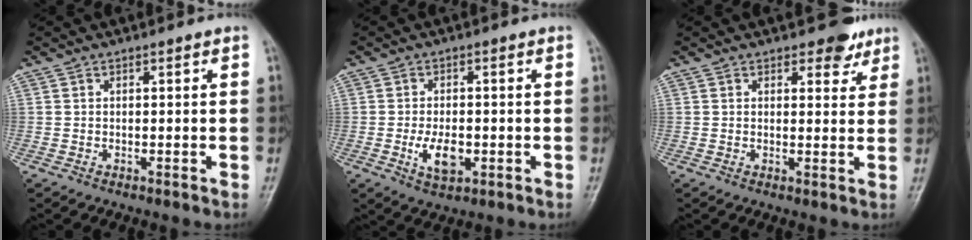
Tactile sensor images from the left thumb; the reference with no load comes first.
{"total": 5.5, "force": [-1.3, 3.0, 4.4], "torque": [-0.075, -0.004, -0.018]}
{"total": 4.2, "force": [3.1, 2.2, 1.7], "torque": [0.005, -0.017, 0.039]}